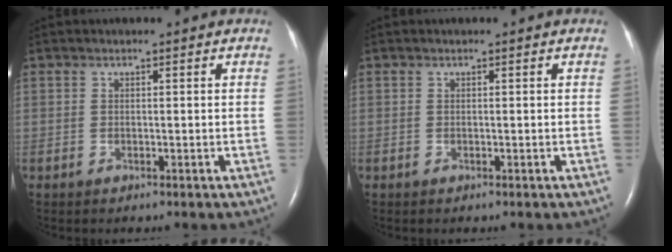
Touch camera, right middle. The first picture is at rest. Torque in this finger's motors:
{"motor_torque": [0.00, 0.00, 0.00, 0.00]}